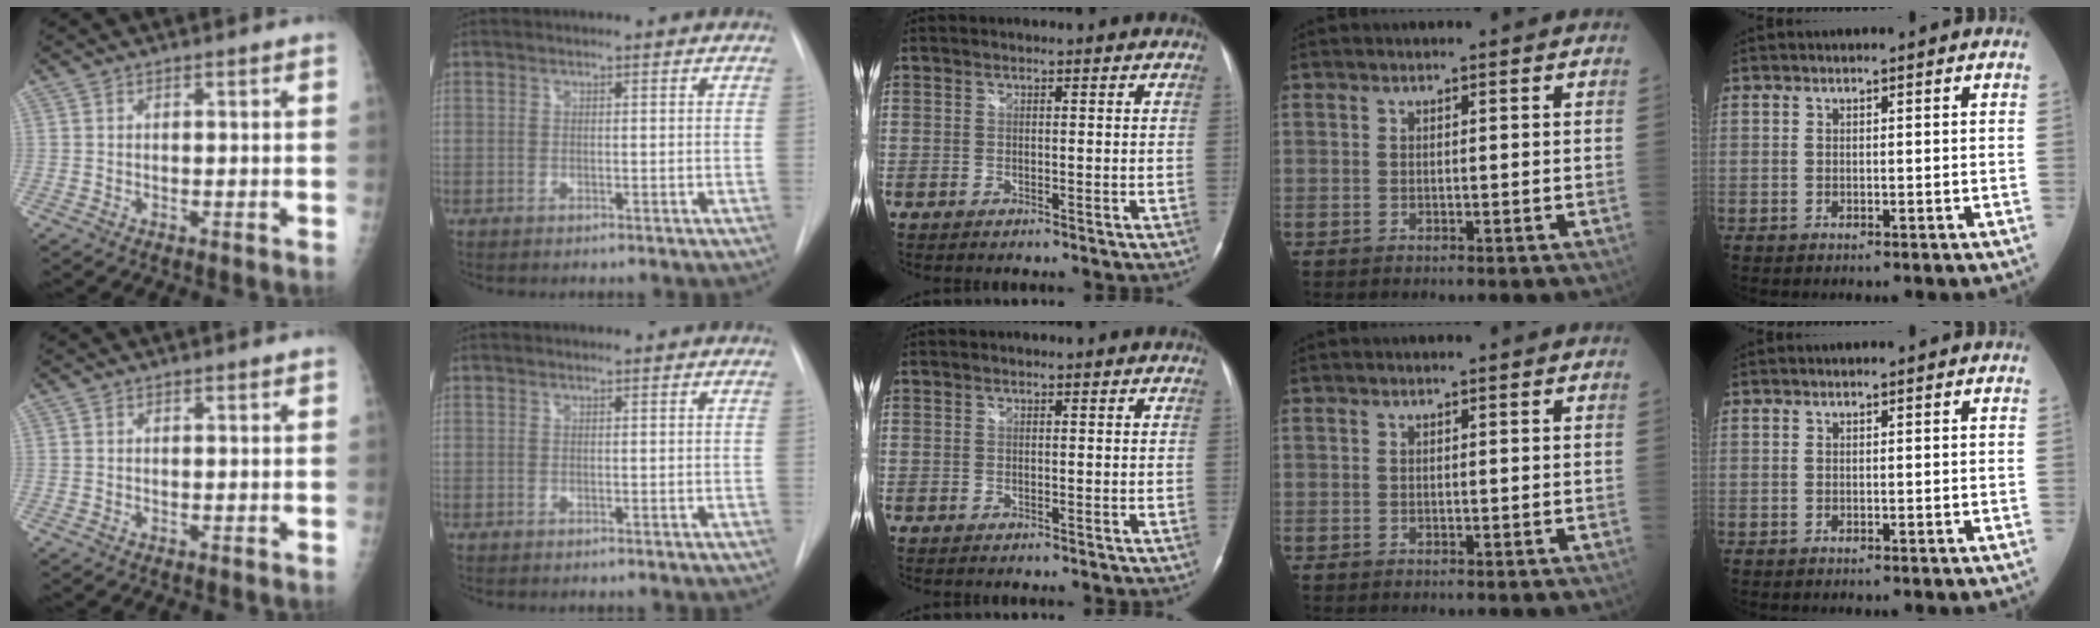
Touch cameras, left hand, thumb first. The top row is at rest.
{}